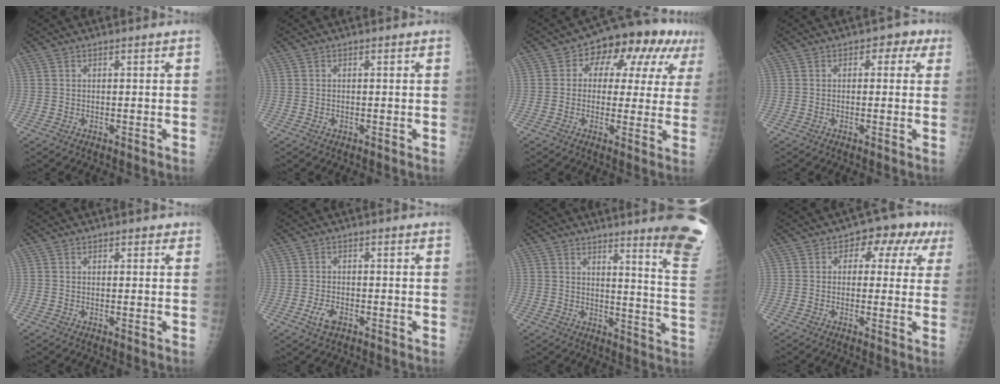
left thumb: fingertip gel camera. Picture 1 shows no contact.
{"total": 0.5, "force": [-0.2, 0.4, 0.3], "torque": [-0.003, 0.000, -0.003]}
{"total": 14.5, "force": [5.0, 8.7, 10.5], "torque": [-0.084, 0.018, 0.057]}
{"total": 3.5, "force": [1.1, 2.5, 2.3], "torque": [0.005, 0.005, 0.002]}
{"total": 1.0, "force": [0.6, 0.7, 0.4], "torque": [0.005, -0.002, 0.003]}
{"total": 3.5, "force": [-1.6, 1.9, 2.4], "torque": [-0.046, 0.004, -0.028]}
{"total": 14.8, "force": [11.0, 0.3, 9.9], "torque": [-0.105, -0.099, 0.128]}
{"total": 7.9, "force": [2.7, 5.3, 5.2], "torque": [-0.012, 0.015, 0.022]}